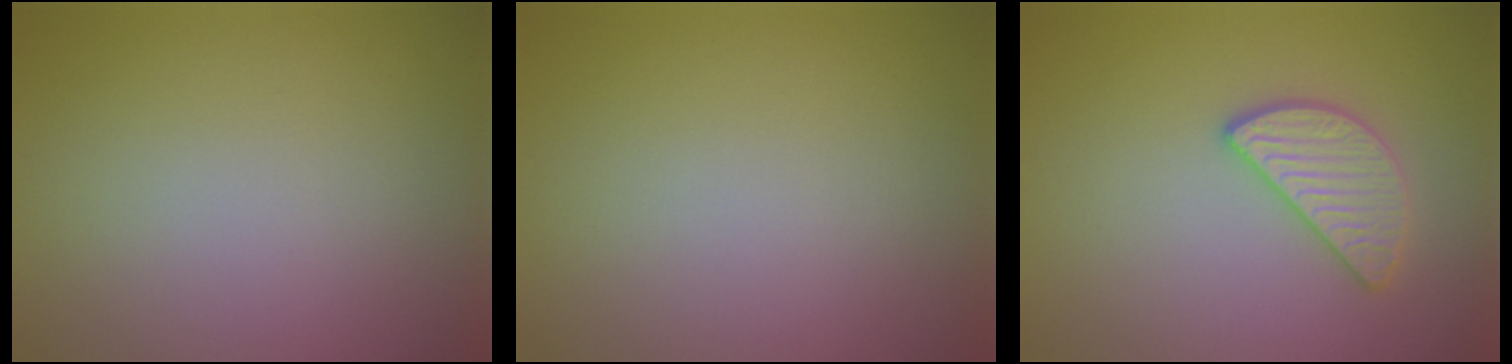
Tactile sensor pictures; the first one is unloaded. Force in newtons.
{"total": 0.0}
{"total": 2.7, "press": 2.7, "slide": 0.1}